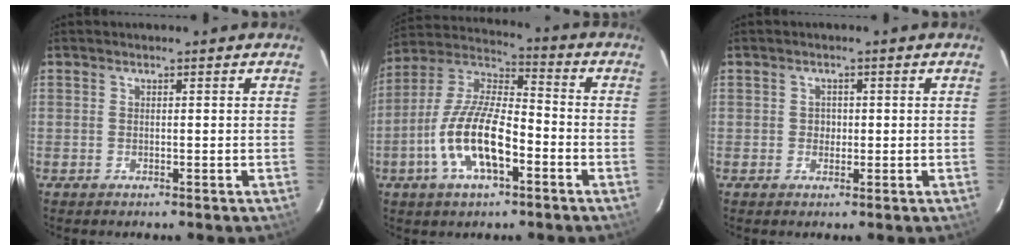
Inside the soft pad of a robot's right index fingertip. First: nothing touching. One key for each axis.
{"total": 15.2, "fx": -5.7, "fy": 5.6, "fz": 13.0, "tx": -0.268, "ty": -0.002, "tz": -0.110}
{"total": 1.7, "fx": -0.2, "fy": 1.7, "fz": 0.3, "tx": -0.002, "ty": 0.004, "tz": -0.002}